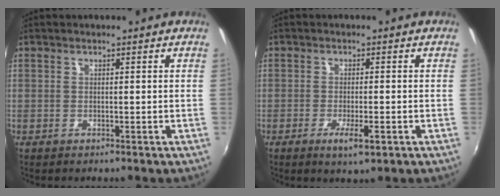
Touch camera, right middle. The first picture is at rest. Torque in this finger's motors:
{"motor_torque": [0.59, -0.64, 0.05, 0.02]}